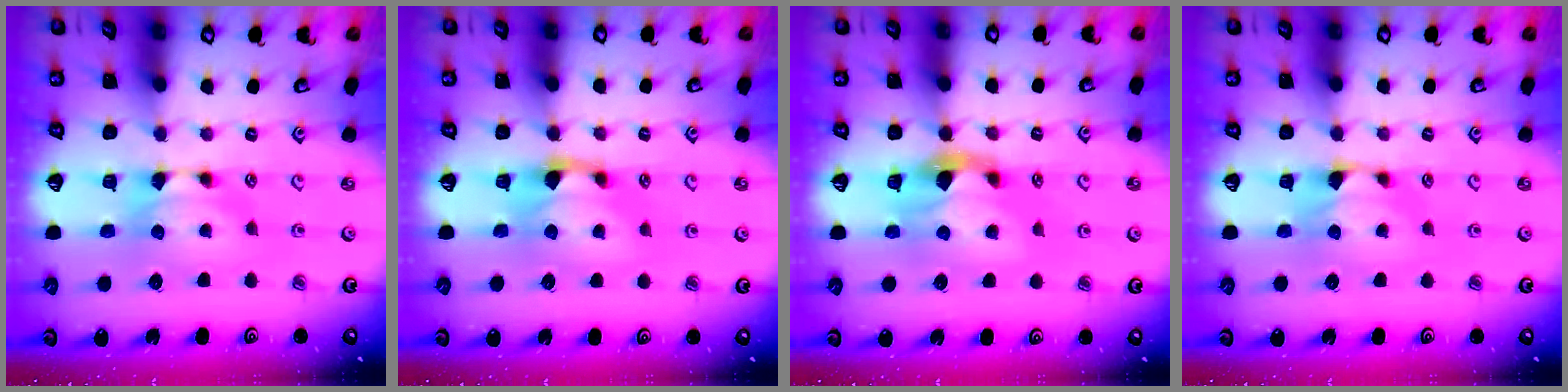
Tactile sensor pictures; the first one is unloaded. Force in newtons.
{"total": 1.5, "press": 0.7, "slide": 1.3}
{"total": 2.7, "press": 2.4, "slide": 1.3}
{"total": 1.4, "press": 0.9, "slide": 1.0}